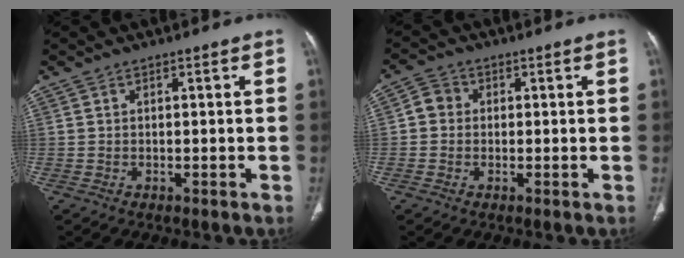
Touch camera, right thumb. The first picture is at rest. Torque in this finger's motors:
{"motor_torque": [0.01, 0.00, 0.37, -0.37, -0.01]}